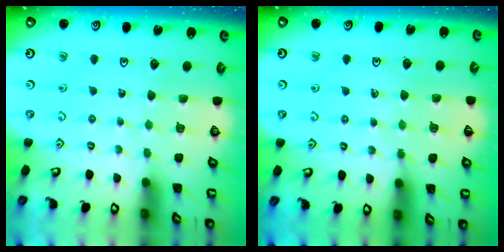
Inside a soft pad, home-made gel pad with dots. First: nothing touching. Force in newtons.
{"total": 5.2, "press": 5.2, "slide": 0.9}